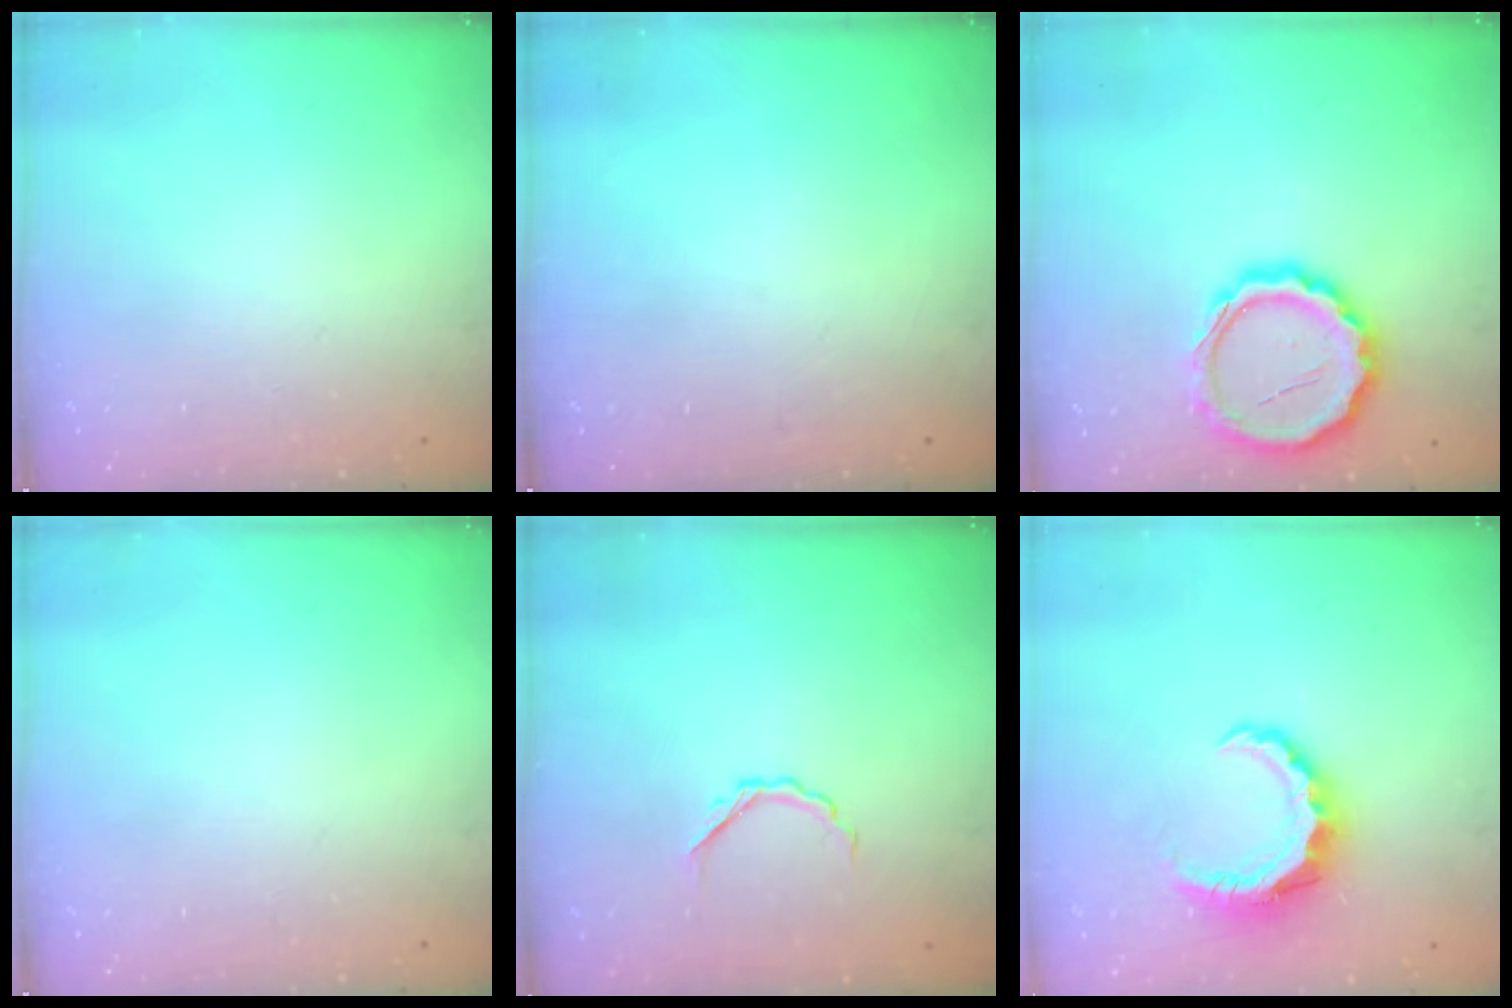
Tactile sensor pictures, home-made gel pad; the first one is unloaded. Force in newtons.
{"total": 0.0}
{"total": 13.5, "press": 13.4, "slide": 1.8}
{"total": 0.0}
{"total": 3.3, "press": 3.1, "slide": 0.9}
{"total": 8.1, "press": 8.0, "slide": 1.1}